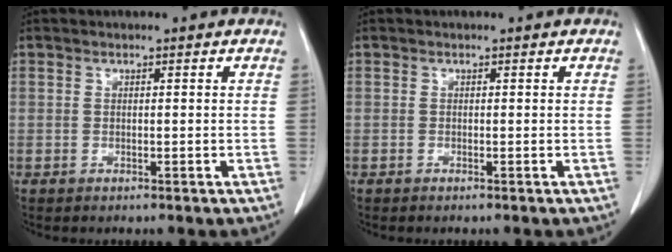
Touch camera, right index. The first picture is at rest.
{"total": 0.0}